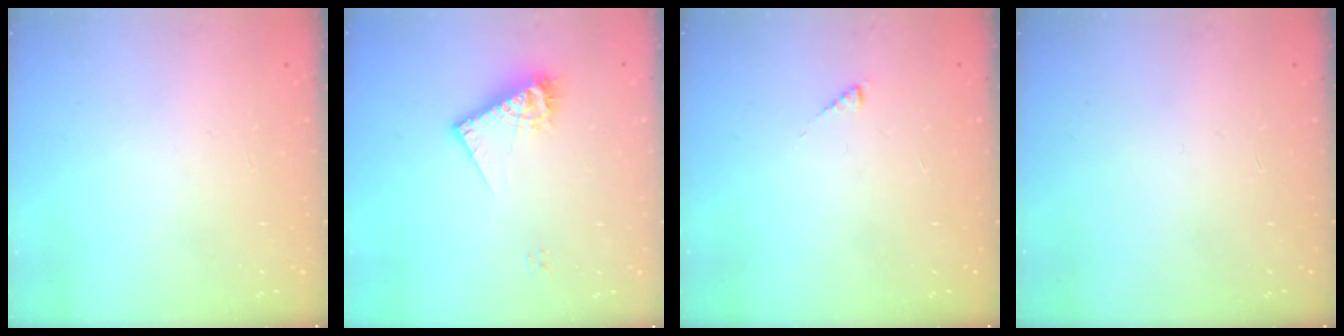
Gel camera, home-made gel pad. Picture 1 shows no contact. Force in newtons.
{"total": 9.7, "press": 9.7, "slide": 0.4}
{"total": 2.0, "press": 2.0, "slide": 0.3}
{"total": 0.0}